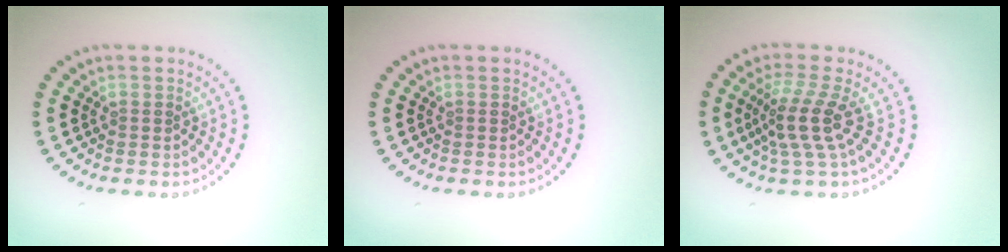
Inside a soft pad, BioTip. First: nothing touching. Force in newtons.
{"total": 0.0}
{"total": 3.7, "press": 2.6, "slide": 2.6}